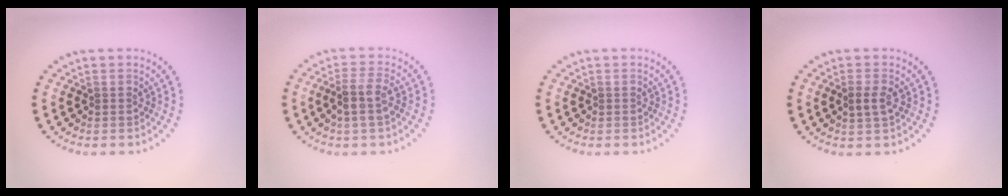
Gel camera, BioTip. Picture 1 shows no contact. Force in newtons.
{"total": 2.5, "press": 2.2, "slide": 1.2}
{"total": 0.0}
{"total": 1.8, "press": 1.8, "slide": 0.3}